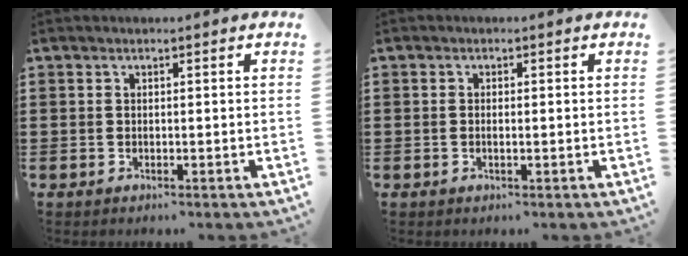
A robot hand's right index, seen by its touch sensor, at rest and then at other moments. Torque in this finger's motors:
{"motor_torque": [-0.80, 1.34, -0.02, -0.01]}